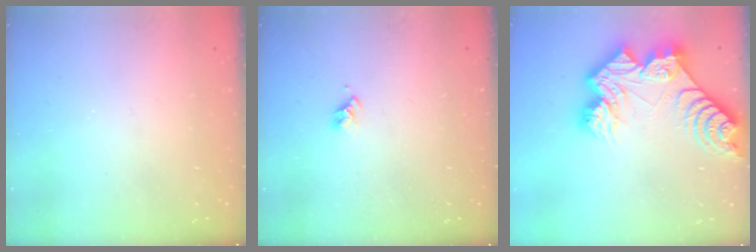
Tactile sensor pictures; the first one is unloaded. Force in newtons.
{"total": 2.7, "press": 2.7, "slide": 0.2}
{"total": 16.9, "press": 16.8, "slide": 1.8}